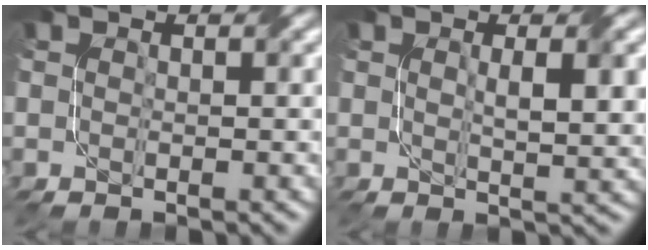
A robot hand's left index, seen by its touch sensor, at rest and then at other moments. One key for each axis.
{"total": 4.1, "fx": 1.0, "fy": 0.9, "fz": 3.9, "tx": -0.063, "ty": 0.002, "tz": 0.021}